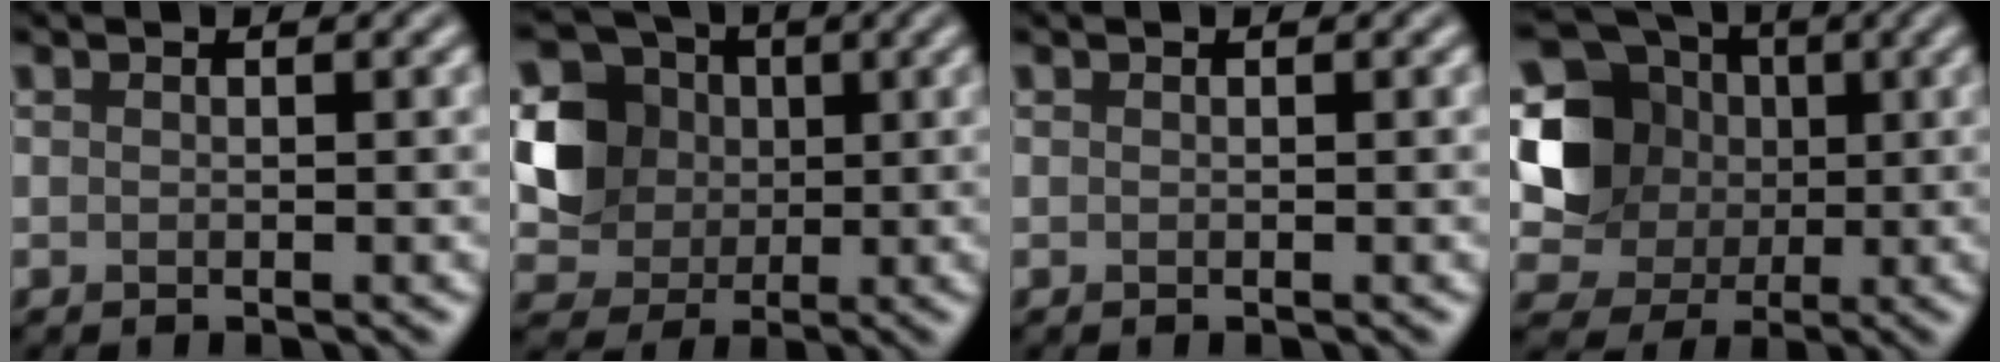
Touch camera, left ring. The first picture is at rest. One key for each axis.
{"total": 5.4, "fx": 0.5, "fy": 5.0, "fz": 2.1, "tx": -0.035, "ty": 0.004, "tz": 0.007}
{"total": 0.0}
{"total": 9.0, "fx": 1.2, "fy": 8.2, "fz": 3.7, "tx": -0.076, "ty": 0.011, "tz": 0.001}